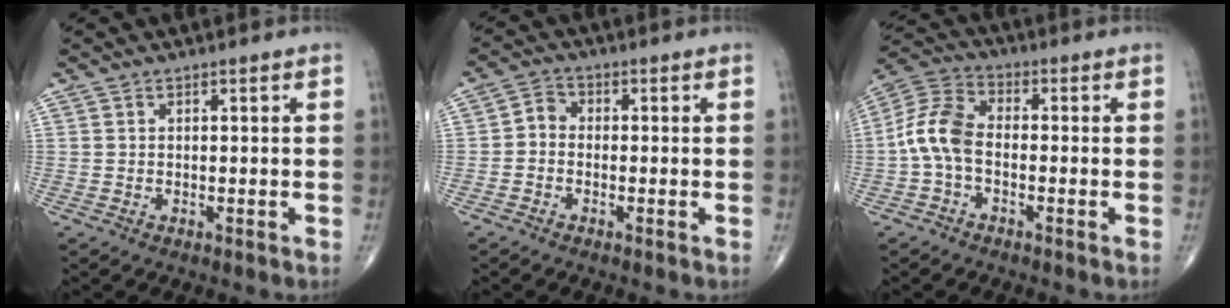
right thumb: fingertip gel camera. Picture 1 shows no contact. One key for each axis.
{"total": 3.0, "fx": -0.8, "fy": 2.4, "fz": 1.6, "tx": -0.016, "ty": 0.011, "tz": -0.029}
{"total": 8.8, "fx": -1.5, "fy": 5.3, "fz": 6.9, "tx": -0.142, "ty": 0.028, "tz": -0.044}